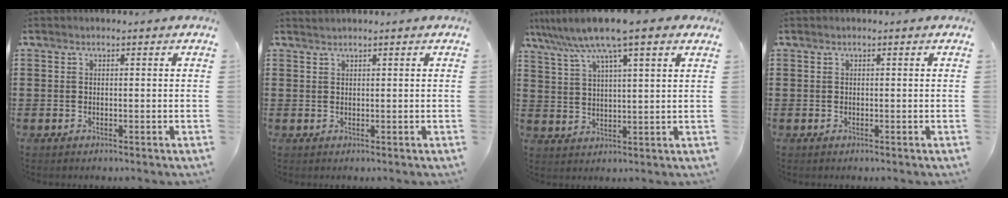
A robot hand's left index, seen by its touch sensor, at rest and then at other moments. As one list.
[{"total": 0.6, "force": [0.6, -0.1, 0.2], "torque": [-0.004, -0.002, 0.012]}, {"total": 9.2, "force": [6.8, 0.8, 6.2], "torque": [-0.138, -0.016, 0.118]}, {"total": 0.0}]